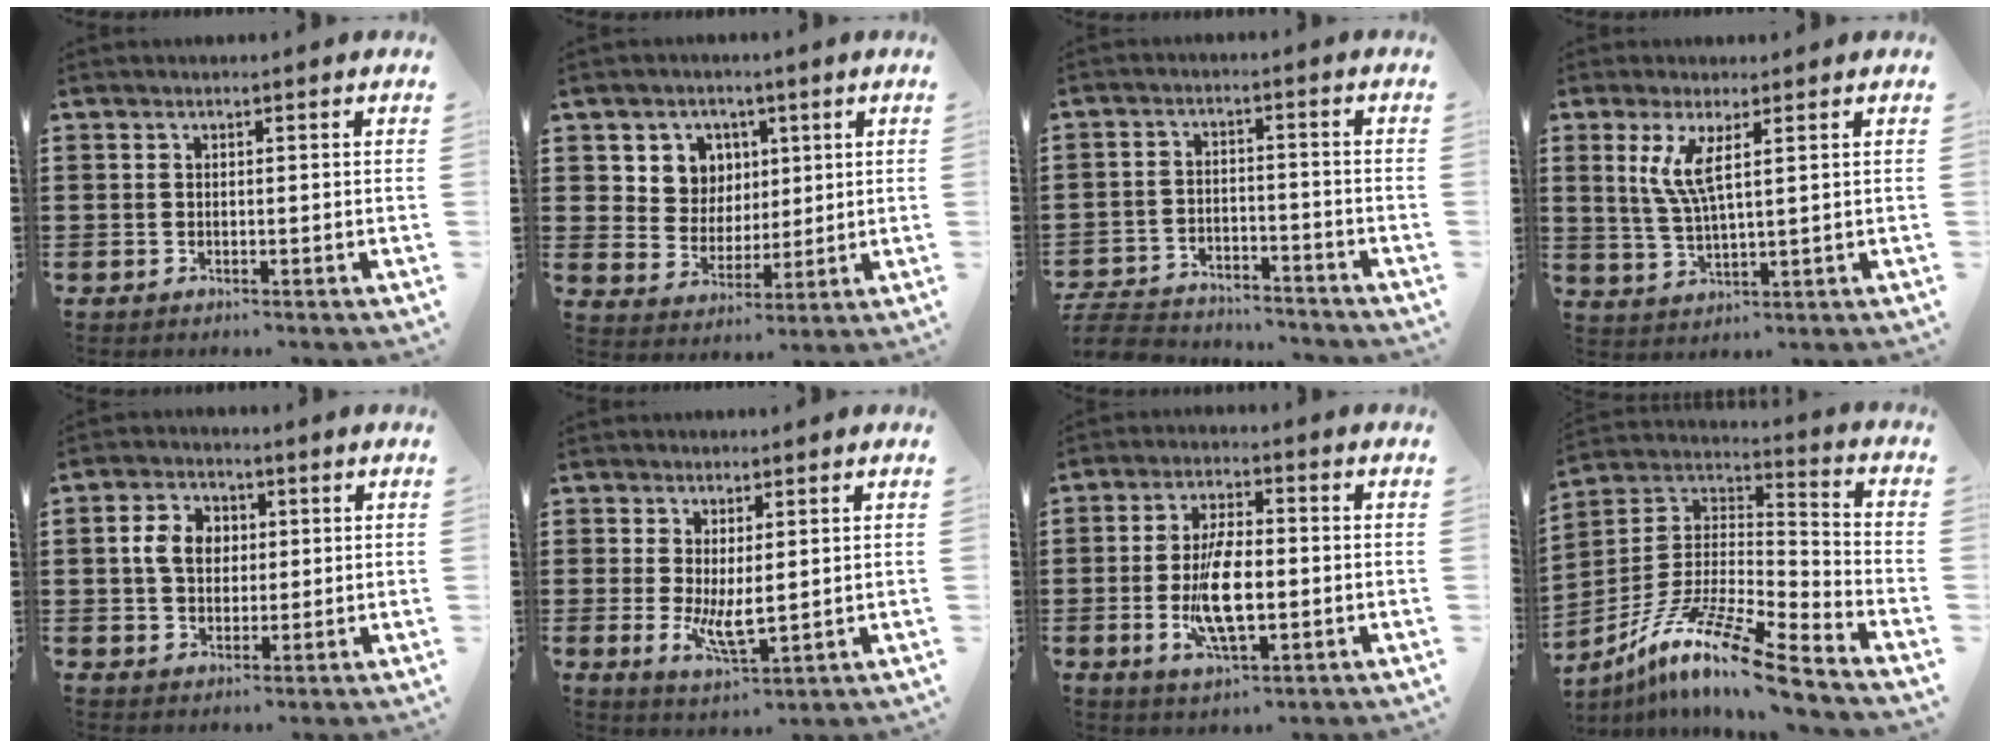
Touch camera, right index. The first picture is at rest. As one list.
[{"total": 6.2, "force": [2.8, 5.5, 0.8], "torque": [-0.043, 0.004, 0.050]}, {"total": 5.8, "force": [-5.7, 0.9, 0.9], "torque": [-0.031, 0.005, -0.117]}, {"total": 5.6, "force": [2.1, 1.0, 5.1], "torque": [-0.114, -0.003, 0.033]}, {"total": 5.5, "force": [0.8, 4.3, 3.3], "torque": [-0.085, 0.013, 0.008]}, {"total": 5.3, "force": [0.1, 2.1, 4.9], "torque": [-0.093, -0.006, 0.001]}, {"total": 9.7, "force": [-1.5, 3.9, 8.8], "torque": [-0.188, -0.010, -0.030]}, {"total": 12.9, "force": [-9.9, 0.8, 8.2], "torque": [-0.165, 0.010, -0.194]}]